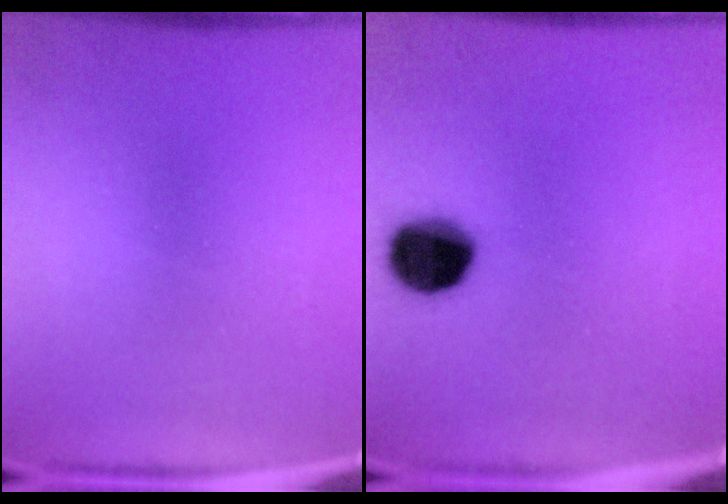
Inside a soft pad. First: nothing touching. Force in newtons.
{"total": 11.6}